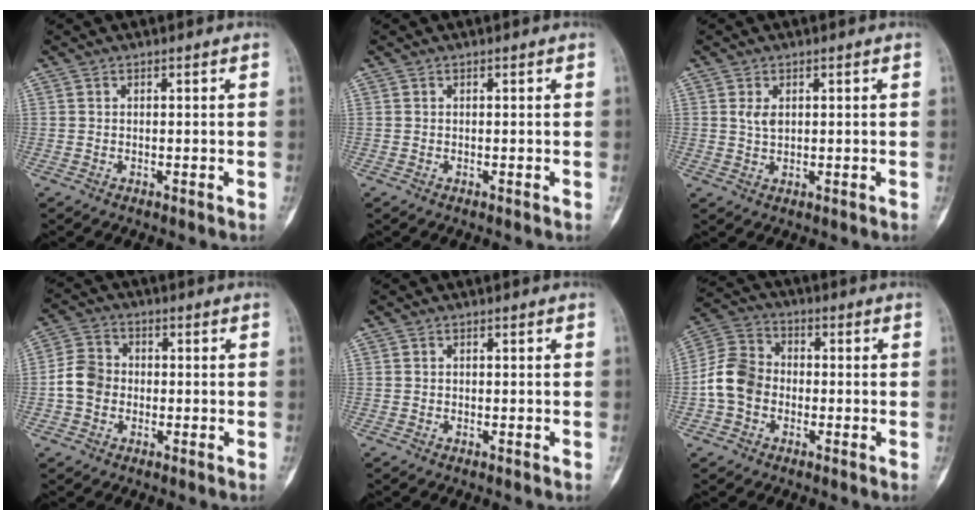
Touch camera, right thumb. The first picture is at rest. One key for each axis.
{"total": 0.0}
{"total": 2.3, "fx": 0.7, "fy": 1.4, "fz": 1.7, "tx": -0.027, "ty": -0.002, "tz": 0.015}
{"total": 6.4, "fx": -1.0, "fy": 5.4, "fz": 3.3, "tx": -0.051, "ty": 0.018, "tz": -0.029}
{"total": 0.0}
{"total": 9.3, "fx": -1.7, "fy": 7.4, "fz": 5.2, "tx": -0.092, "ty": 0.031, "tz": -0.046}